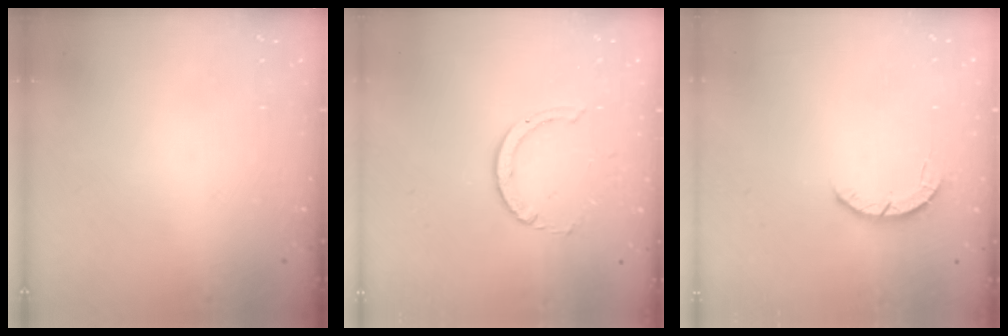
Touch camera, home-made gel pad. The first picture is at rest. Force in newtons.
{"total": 3.3, "press": 3.3, "slide": 0.3}
{"total": 2.8, "press": 2.8, "slide": 0.4}